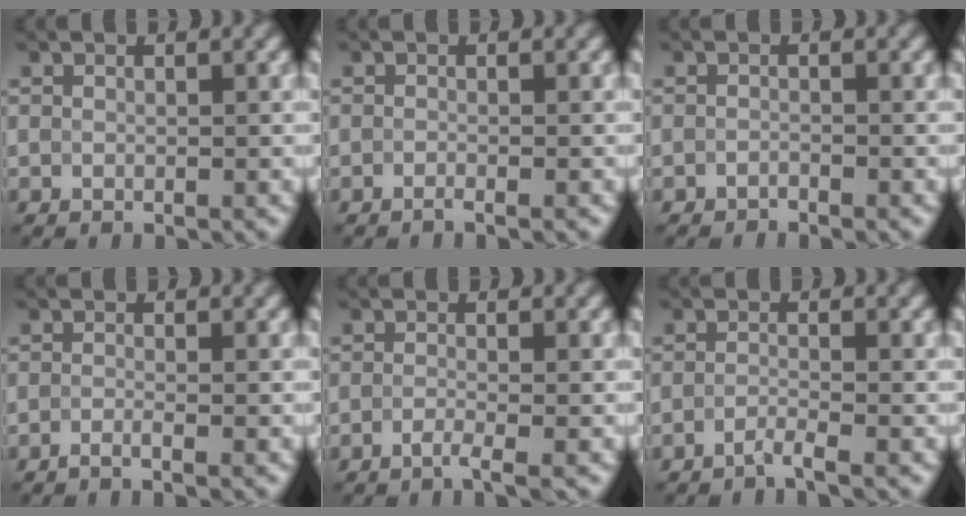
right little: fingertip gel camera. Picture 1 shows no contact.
{"total": 1.2, "force": [-1.2, -0.1, 0.0], "torque": [0.003, -0.006, -0.022]}
{"total": 1.7, "force": [-1.5, -0.3, -0.8], "torque": [0.010, -0.002, -0.023]}
{"total": 1.3, "force": [-1.3, -0.1, 0.1], "torque": [0.004, -0.006, -0.029]}
{"total": 1.7, "force": [-1.6, -0.1, 0.5], "torque": [-0.004, -0.003, -0.035]}
{"total": 1.7, "force": [-1.7, -0.3, 0.0], "torque": [0.001, -0.001, -0.038]}